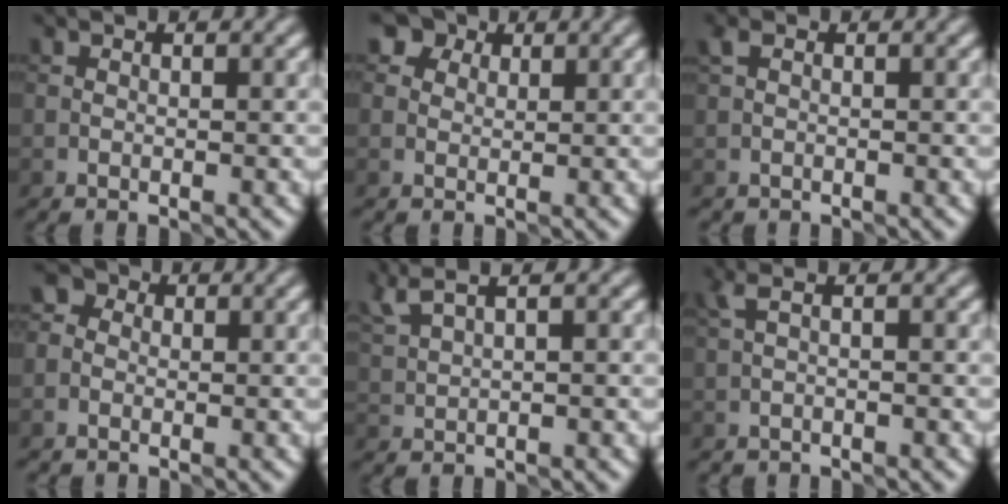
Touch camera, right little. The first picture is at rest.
{"total": 3.3, "force": [2.0, 2.5, 0.8], "torque": [-0.002, 0.006, 0.020]}
{"total": 0.7, "force": [-0.3, 0.7, 0.2], "torque": [-0.001, 0.005, -0.006]}
{"total": 2.1, "force": [-0.3, 2.0, 0.5], "torque": [0.007, 0.016, -0.019]}
{"total": 3.7, "force": [2.8, 1.0, 2.1], "torque": [-0.047, 0.027, 0.047]}
{"total": 0.8, "force": [0.2, 0.1, 0.8], "torque": [-0.018, 0.003, 0.005]}